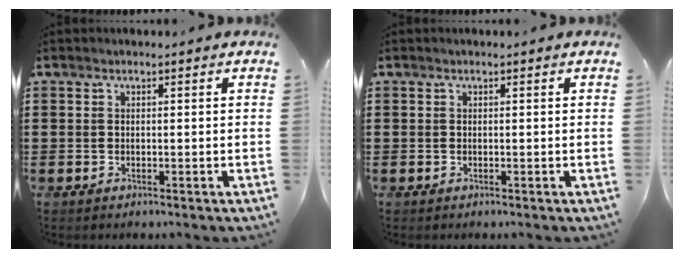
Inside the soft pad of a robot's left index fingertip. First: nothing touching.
{"total": 0.0}